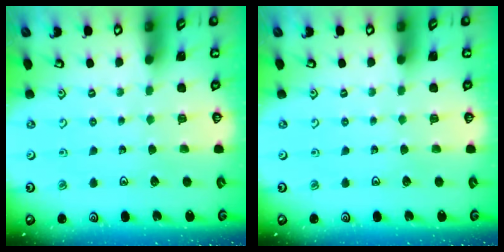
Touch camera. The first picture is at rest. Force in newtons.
{"total": 0.0}